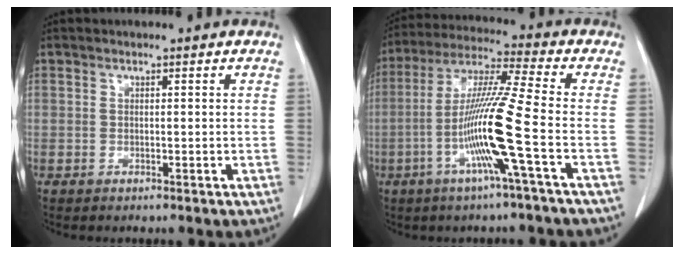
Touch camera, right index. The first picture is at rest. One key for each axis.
{"total": 13.1, "fx": -3.9, "fy": -1.8, "fz": 12.4, "tx": -0.243, "ty": -0.006, "tz": -0.084}